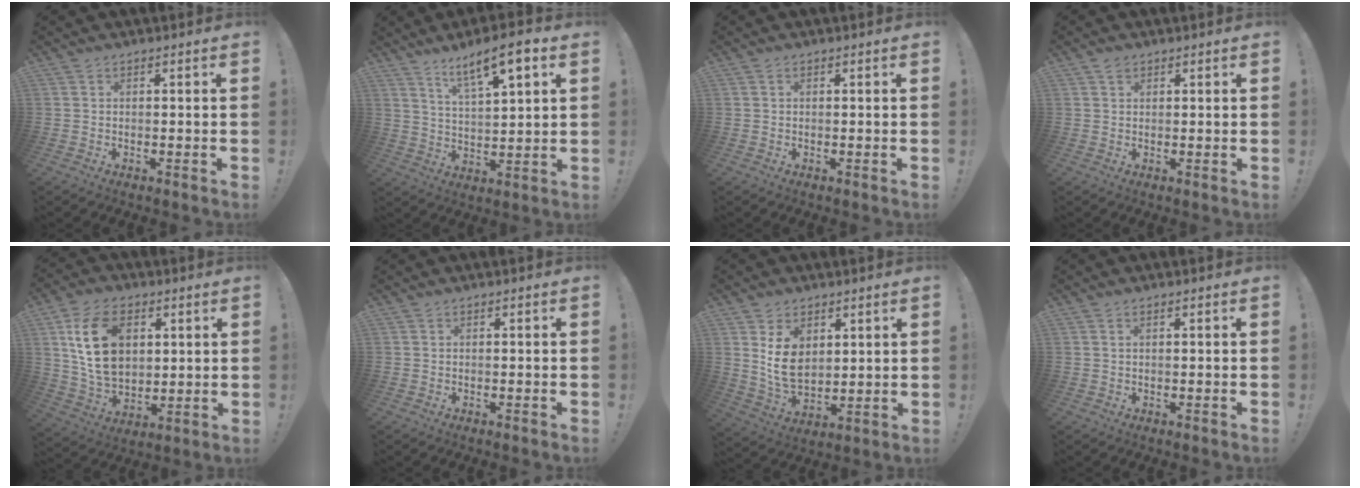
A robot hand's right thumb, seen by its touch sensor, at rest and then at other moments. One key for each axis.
{"total": 10.8, "fx": 6.9, "fy": 2.2, "fz": 8.0, "tx": -0.129, "ty": -0.035, "tz": 0.111}
{"total": 0.0}
{"total": 1.2, "fx": 1.0, "fy": 0.5, "fz": 0.4, "tx": 0.004, "ty": -0.005, "tz": 0.015}
{"total": 18.4, "fx": 5.8, "fy": 13.1, "fz": 11.5, "tx": -0.208, "ty": -0.016, "tz": 0.108}
{"total": 0.0}
{"total": 11.2, "fx": 4.1, "fy": 8.2, "fz": 6.3, "tx": -0.116, "ty": -0.021, "tz": 0.084}
{"total": 0.9, "fx": 0.4, "fy": 0.3, "fz": 0.7, "tx": -0.021, "ty": 0.004, "tz": 0.008}